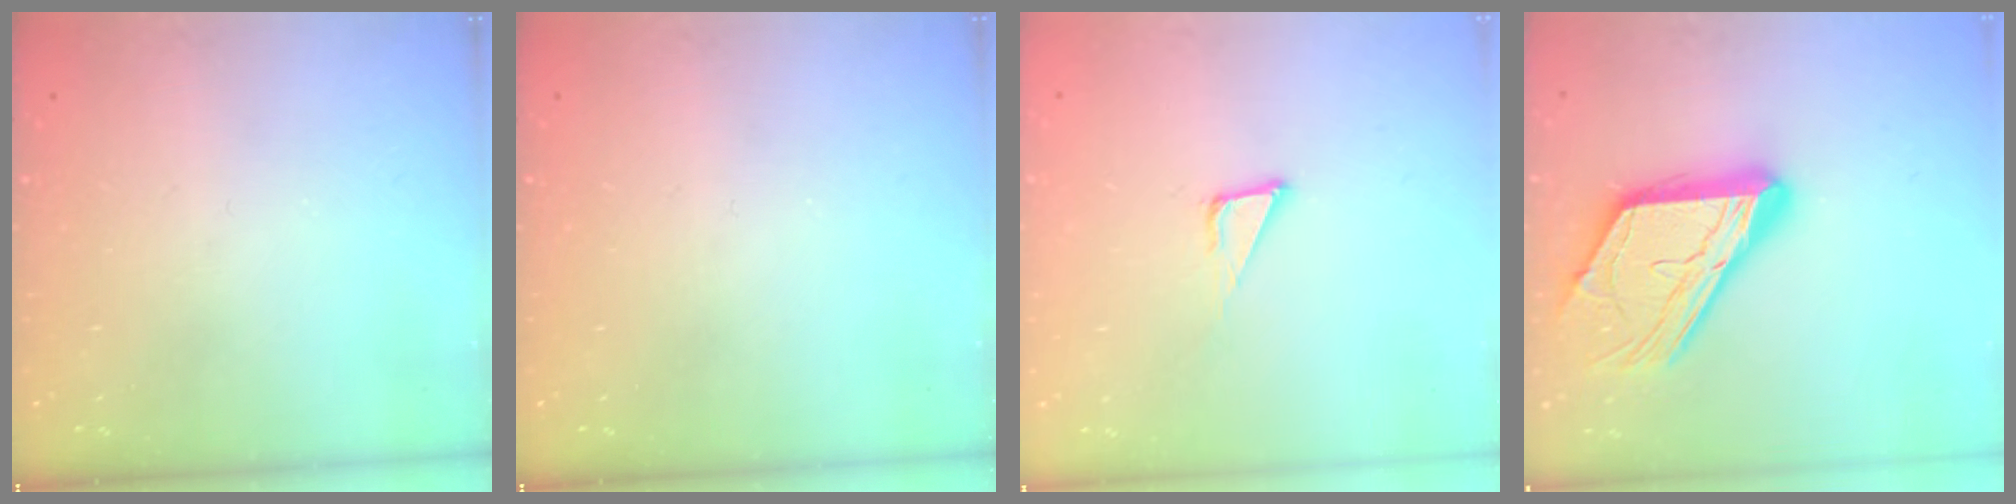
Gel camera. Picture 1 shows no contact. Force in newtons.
{"total": 0.0}
{"total": 3.8, "press": 3.8, "slide": 0.2}
{"total": 19.1, "press": 19.0, "slide": 1.7}